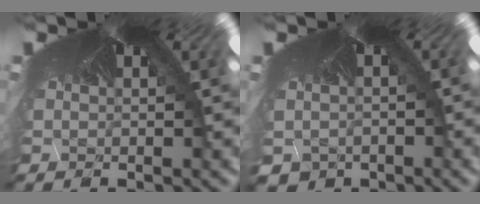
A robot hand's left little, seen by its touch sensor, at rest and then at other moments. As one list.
[{"total": 2.7, "force": [-2.3, 1.4, -0.2], "torque": [-0.017, -0.034, -0.009]}]